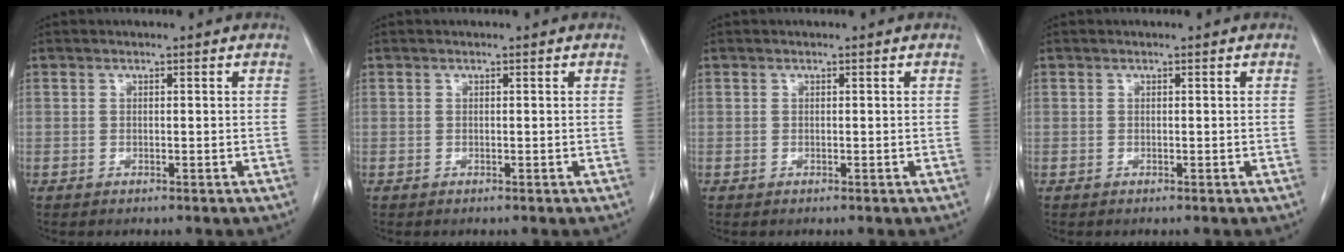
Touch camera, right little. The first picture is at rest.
{"total": 0.0}
{"total": 0.0}
{"total": 0.0}